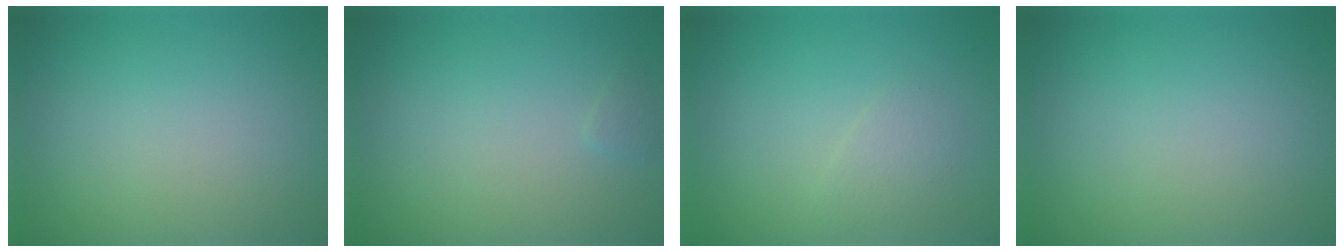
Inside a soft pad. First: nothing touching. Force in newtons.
{"total": 0.5, "press": 0.5, "slide": 0.0}
{"total": 1.3, "press": 1.3, "slide": 0.0}
{"total": 0.0}